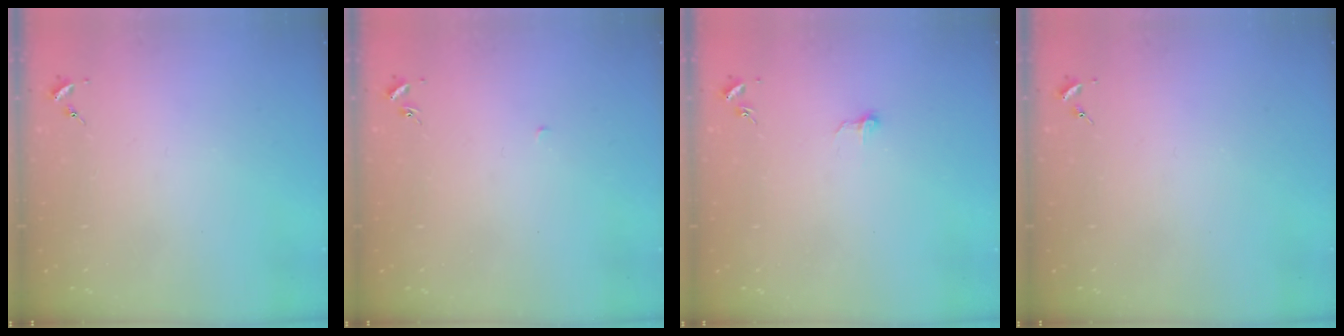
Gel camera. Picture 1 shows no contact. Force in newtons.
{"total": 1.6, "press": 1.6, "slide": 0.1}
{"total": 5.3, "press": 5.3, "slide": 0.5}
{"total": 0.0}